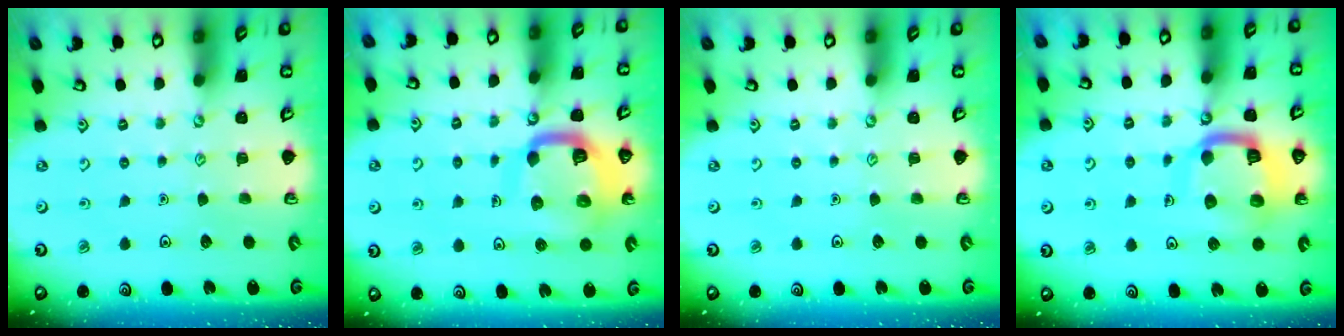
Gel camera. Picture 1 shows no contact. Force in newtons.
{"total": 12.4, "press": 12.4, "slide": 1.2}
{"total": 0.0}
{"total": 12.5, "press": 12.5, "slide": 1.1}